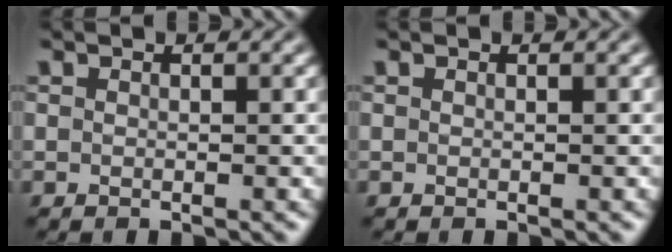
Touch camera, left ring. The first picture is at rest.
{"total": 0.0}